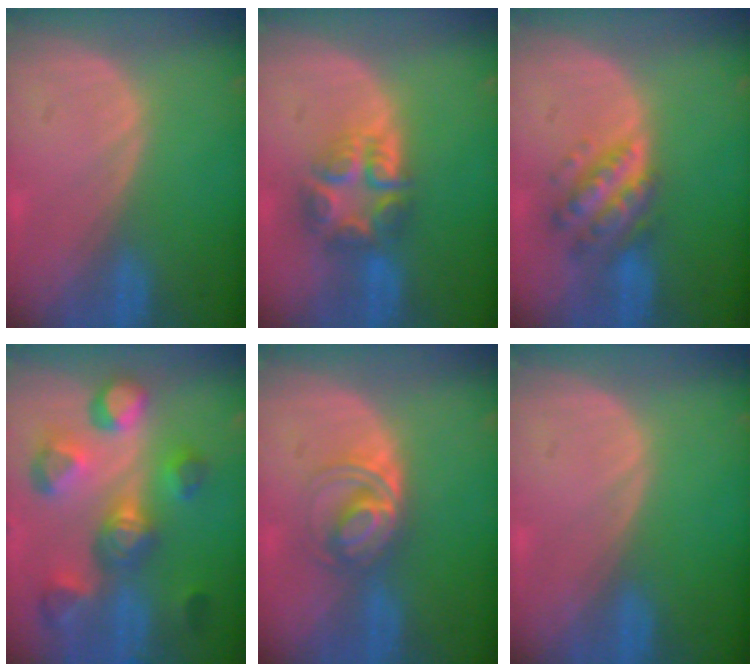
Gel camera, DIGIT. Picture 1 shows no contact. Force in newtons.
{"total": 7.7, "press": 6.7, "slide": 3.8}
{"total": 6.4, "press": 6.4, "slide": 0.2}
{"total": 10.8, "press": 10.0, "slide": 4.1}
{"total": 5.6, "press": 5.3, "slide": 1.7}
{"total": 0.0}